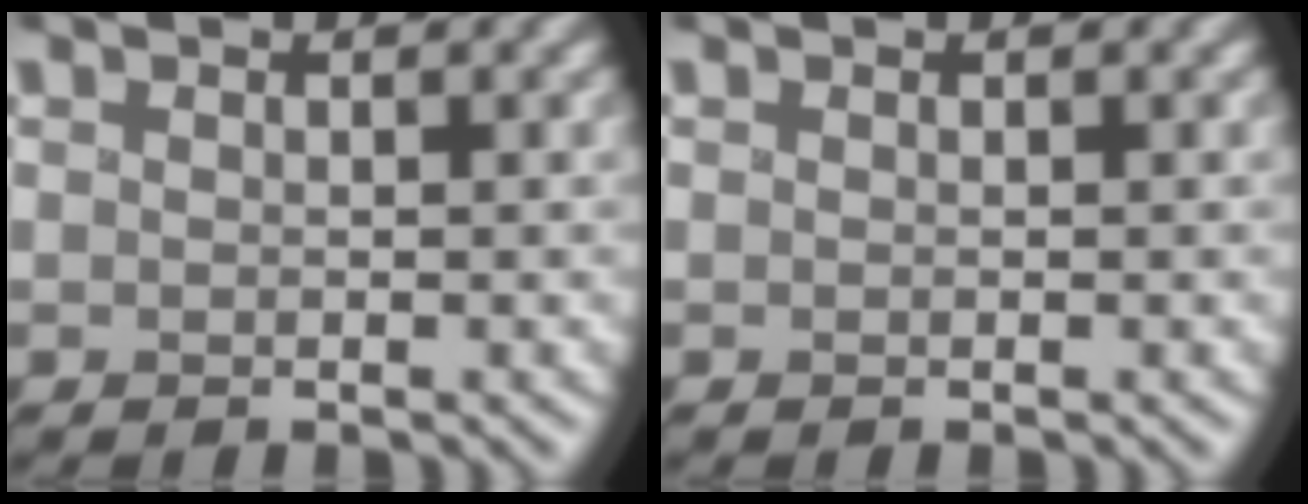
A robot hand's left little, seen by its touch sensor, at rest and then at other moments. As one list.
[{"total": 0.0}]